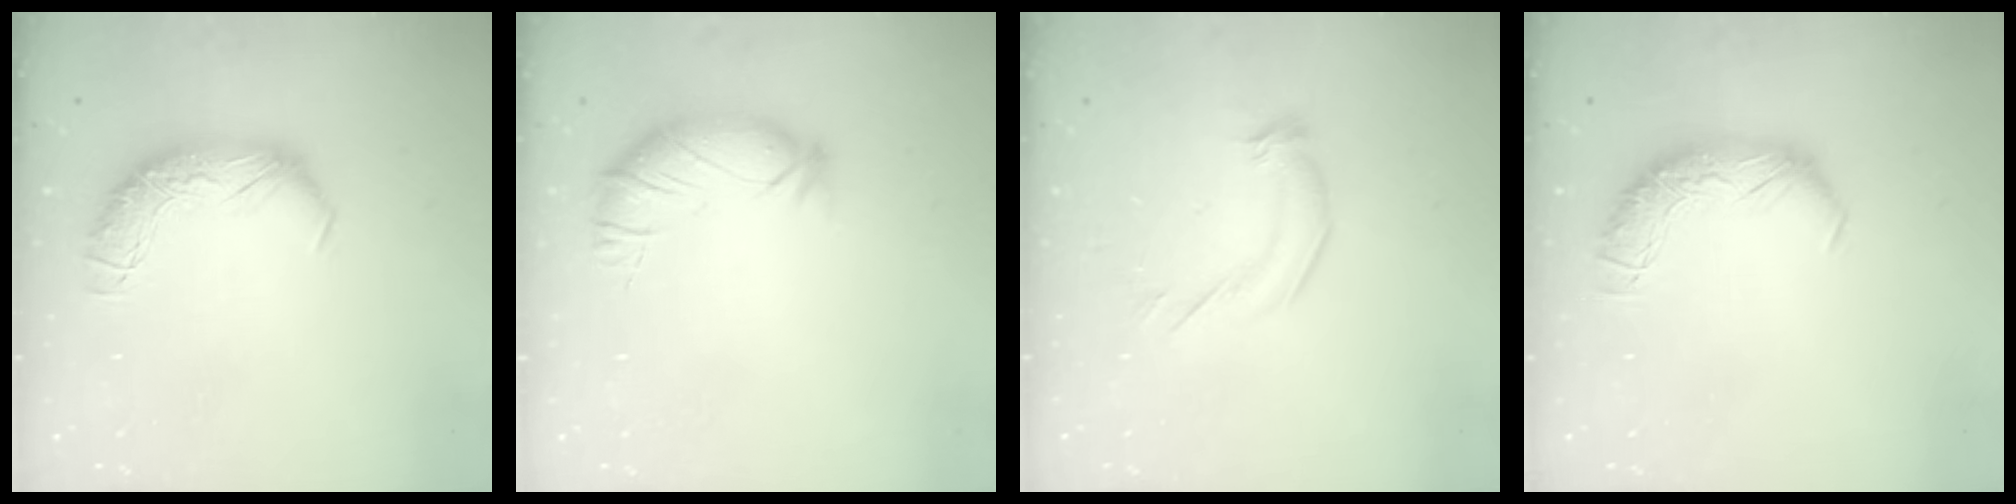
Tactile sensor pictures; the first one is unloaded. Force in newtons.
{"total": 3.2, "press": 2.5, "slide": 2.0}
{"total": 2.6, "press": 2.0, "slide": 1.7}
{"total": 0.0}